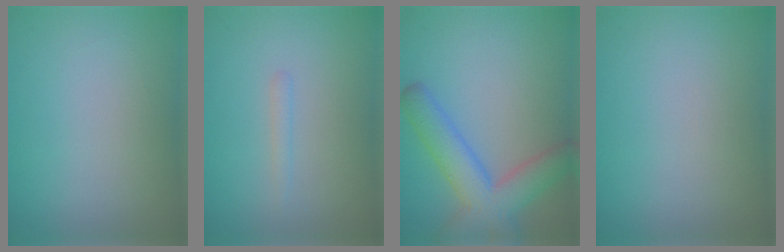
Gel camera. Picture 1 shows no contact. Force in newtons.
{"total": 0.7, "press": 0.7, "slide": 0.1}
{"total": 6.2, "press": 6.1, "slide": 0.4}
{"total": 0.0}